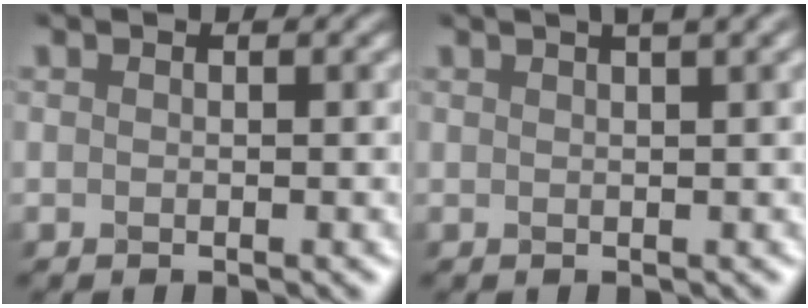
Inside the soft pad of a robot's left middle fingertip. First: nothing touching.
{"total": 3.8, "force": [2.4, 1.2, 2.8], "torque": [-0.022, 0.038, 0.019]}